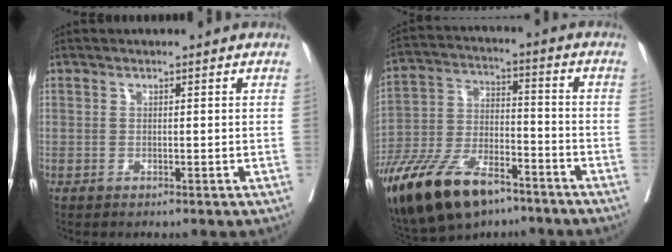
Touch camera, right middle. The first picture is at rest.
{"total": 18.3, "force": [-12.9, 7.1, 10.9], "torque": [-0.241, -0.017, -0.235]}